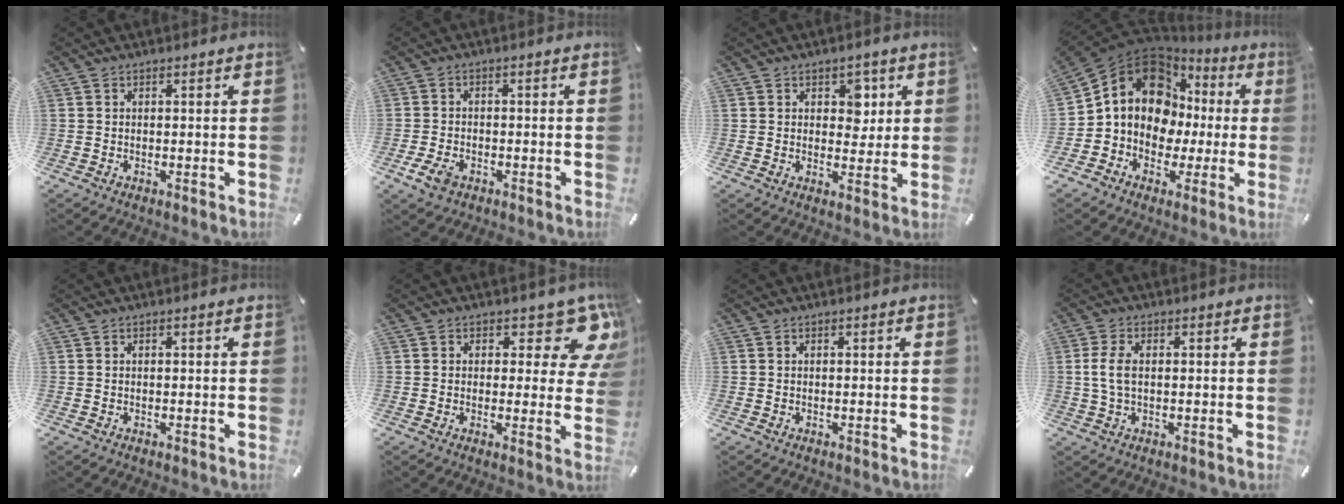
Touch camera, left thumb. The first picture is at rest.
{"total": 4.2, "force": [-2.2, 2.6, 2.5], "torque": [-0.068, 0.000, -0.045]}
{"total": 5.3, "force": [1.8, 4.0, 2.9], "torque": [-0.020, -0.009, 0.020]}
{"total": 15.0, "force": [2.7, 12.5, 7.7], "torque": [-0.153, -0.021, 0.051]}
{"total": 0.0}
{"total": 10.9, "force": [6.2, 5.4, 7.2], "torque": [-0.080, -0.049, 0.107]}
{"total": 0.0}
{"total": 5.0, "force": [0.4, 2.5, 4.3], "torque": [-0.104, -0.001, 0.001]}